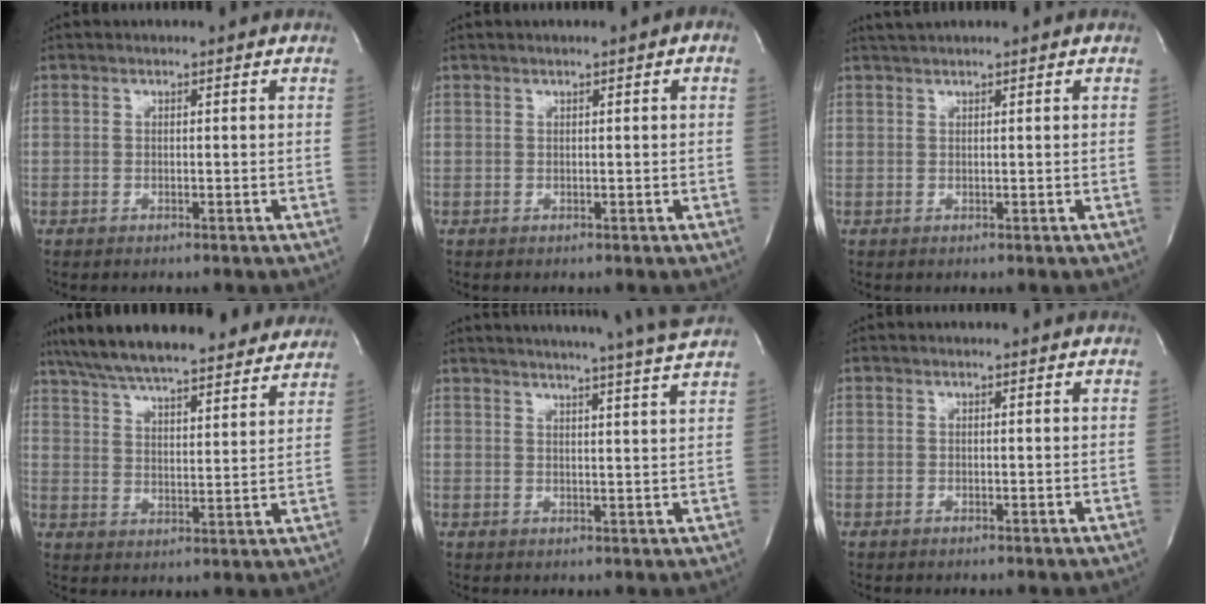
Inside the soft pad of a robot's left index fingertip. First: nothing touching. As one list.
[{"total": 1.6, "force": [0.6, 0.2, 1.5], "torque": [-0.023, 0.010, 0.008]}, {"total": 1.6, "force": [1.4, -0.4, 0.6], "torque": [-0.014, 0.011, 0.031]}, {"total": 25.2, "force": [22.0, 4.8, 11.3], "torque": [-0.191, 0.025, 0.303]}, {"total": 15.6, "force": [14.0, -1.7, 6.5], "torque": [-0.110, -0.031, 0.175]}, {"total": 0.0}]